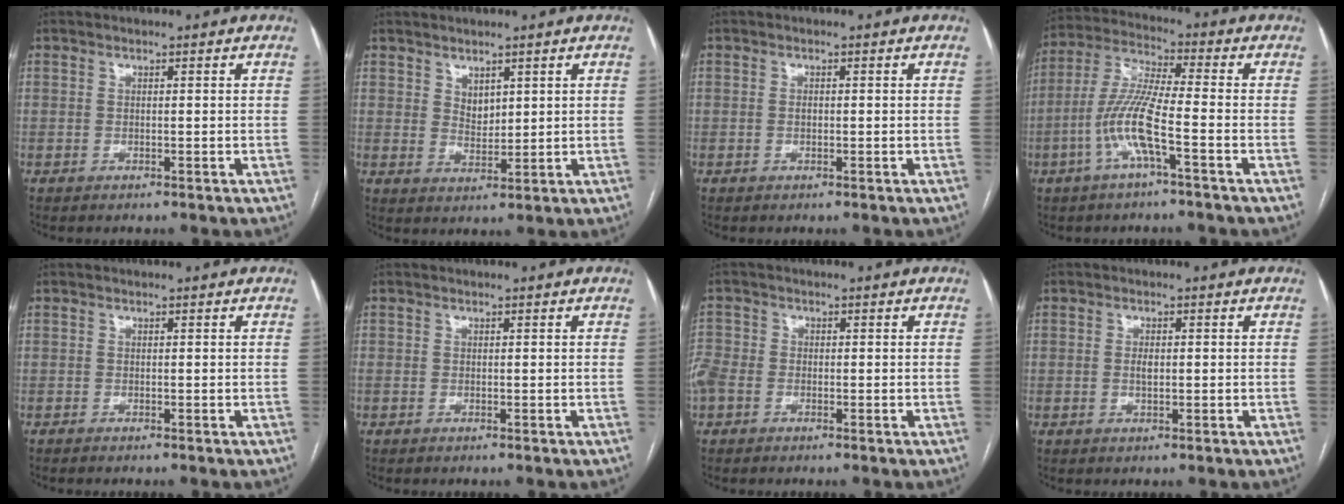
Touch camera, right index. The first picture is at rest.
{"total": 3.0, "force": [1.7, 1.8, 1.7], "torque": [-0.031, -0.004, 0.040]}
{"total": 0.7, "force": [0.0, 0.4, 0.6], "torque": [-0.014, 0.002, 0.004]}
{"total": 9.4, "force": [-3.3, 0.4, 8.8], "torque": [-0.191, 0.007, -0.068]}
{"total": 0.5, "force": [-0.5, -0.1, 0.2], "torque": [-0.003, -0.002, -0.008]}
{"total": 0.0}
{"total": 4.5, "force": [-1.6, 3.6, 2.4], "torque": [-0.074, 0.009, -0.030]}
{"total": 1.4, "force": [0.1, 0.6, 1.3], "torque": [-0.029, 0.001, 0.005]}